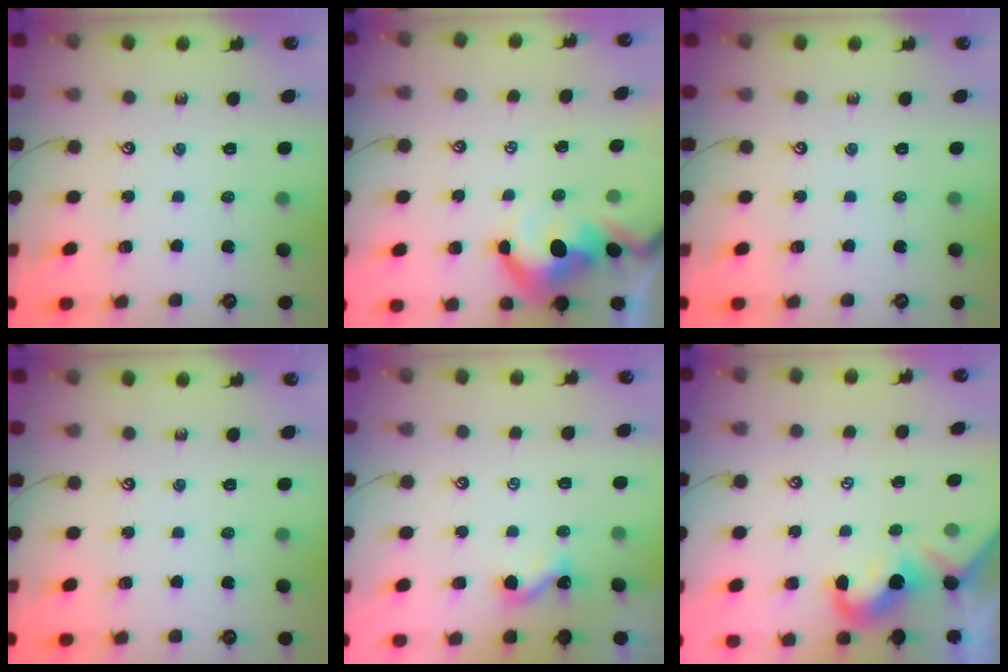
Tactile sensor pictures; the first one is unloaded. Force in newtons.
{"total": 4.3, "press": 4.2, "slide": 1.2}
{"total": 0.0}
{"total": 0.0}
{"total": 2.5, "press": 2.5, "slide": 0.3}
{"total": 1.5, "press": 1.2, "slide": 0.9}